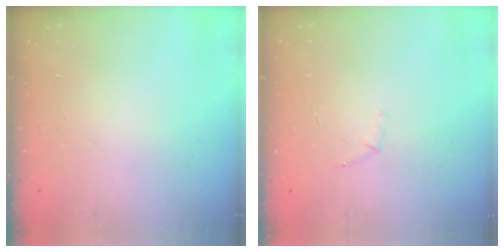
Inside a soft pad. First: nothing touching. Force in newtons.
{"total": 4.2, "press": 4.0, "slide": 1.1}